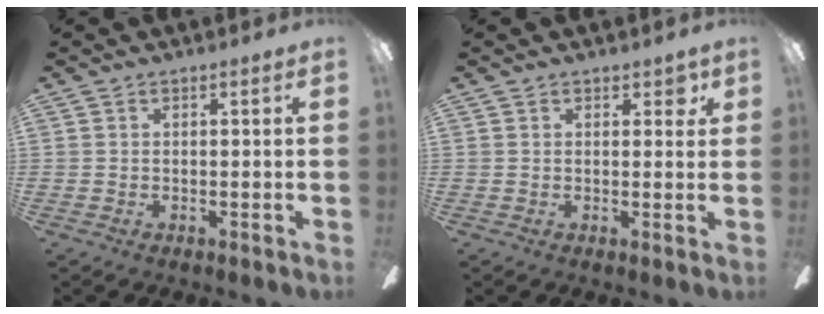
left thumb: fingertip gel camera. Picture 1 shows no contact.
{"total": 2.6, "force": [1.6, 1.4, 1.5], "torque": [-0.006, -0.005, 0.023]}